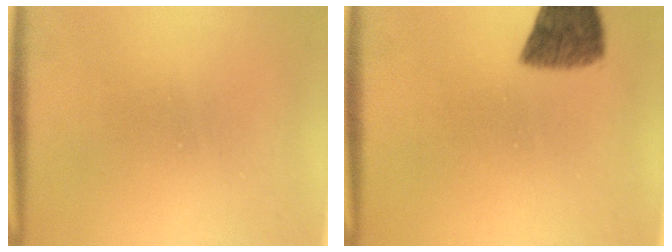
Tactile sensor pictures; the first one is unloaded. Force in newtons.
{"total": 7.8}